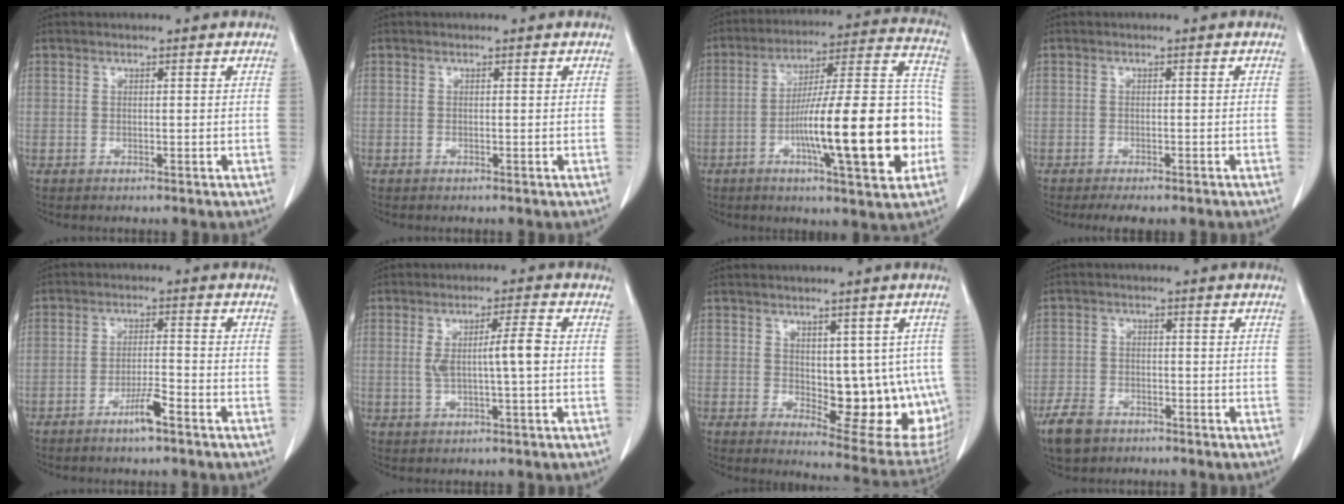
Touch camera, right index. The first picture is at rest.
{"total": 0.0}
{"total": 22.0, "force": [-5.6, 3.1, 21.1], "torque": [-0.297, 0.019, -0.082]}
{"total": 4.0, "force": [-3.2, 1.2, 2.2], "torque": [-0.025, -0.008, -0.039]}
{"total": 4.2, "force": [-2.7, 0.1, 3.2], "torque": [-0.061, -0.002, -0.051]}
{"total": 5.5, "force": [0.1, 0.1, 5.5], "torque": [-0.097, 0.004, 0.005]}
{"total": 14.5, "force": [-0.9, 6.4, 13.0], "torque": [-0.125, -0.003, 0.009]}
{"total": 5.5, "force": [-3.9, 3.1, 2.4], "torque": [-0.054, -0.003, -0.067]}